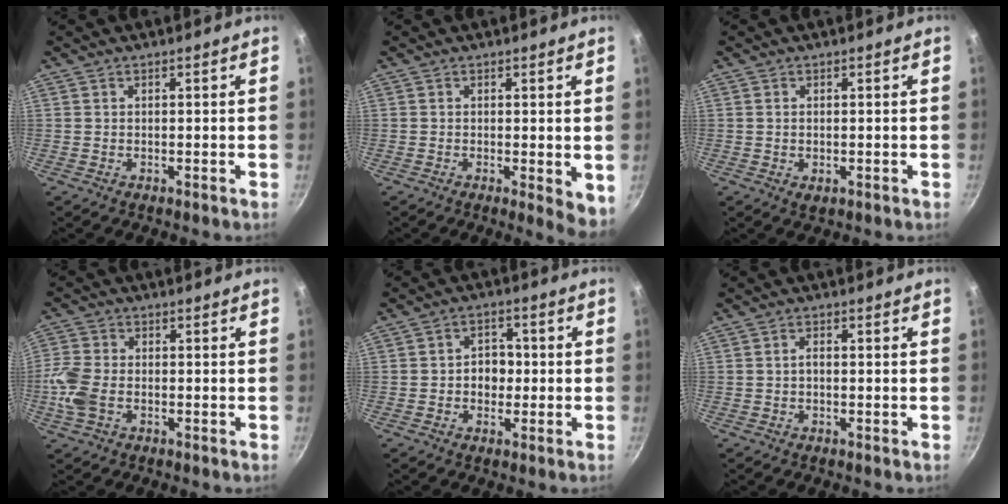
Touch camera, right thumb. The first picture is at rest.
{"total": 4.5, "force": [-0.2, 1.6, 4.2], "torque": [-0.047, -0.012, -0.002]}
{"total": 1.4, "force": [-0.1, 0.8, 1.2], "torque": [-0.018, -0.005, -0.002]}
{"total": 7.5, "force": [-2.1, 4.9, 5.3], "torque": [-0.122, 0.012, -0.054]}
{"total": 5.2, "force": [-0.6, 4.2, 3.0], "torque": [-0.010, 0.011, -0.013]}
{"total": 1.5, "force": [-0.2, 0.9, 1.2], "torque": [-0.020, 0.010, -0.005]}